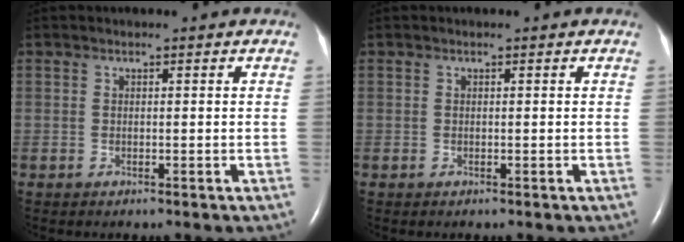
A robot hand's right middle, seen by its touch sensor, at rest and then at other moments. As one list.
[{"total": 0.0}]